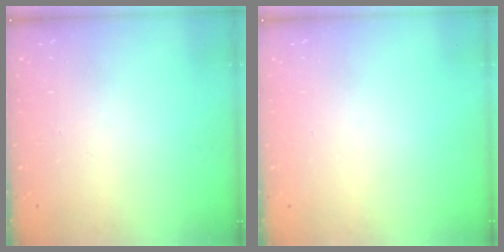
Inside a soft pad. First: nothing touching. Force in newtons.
{"total": 0.0}